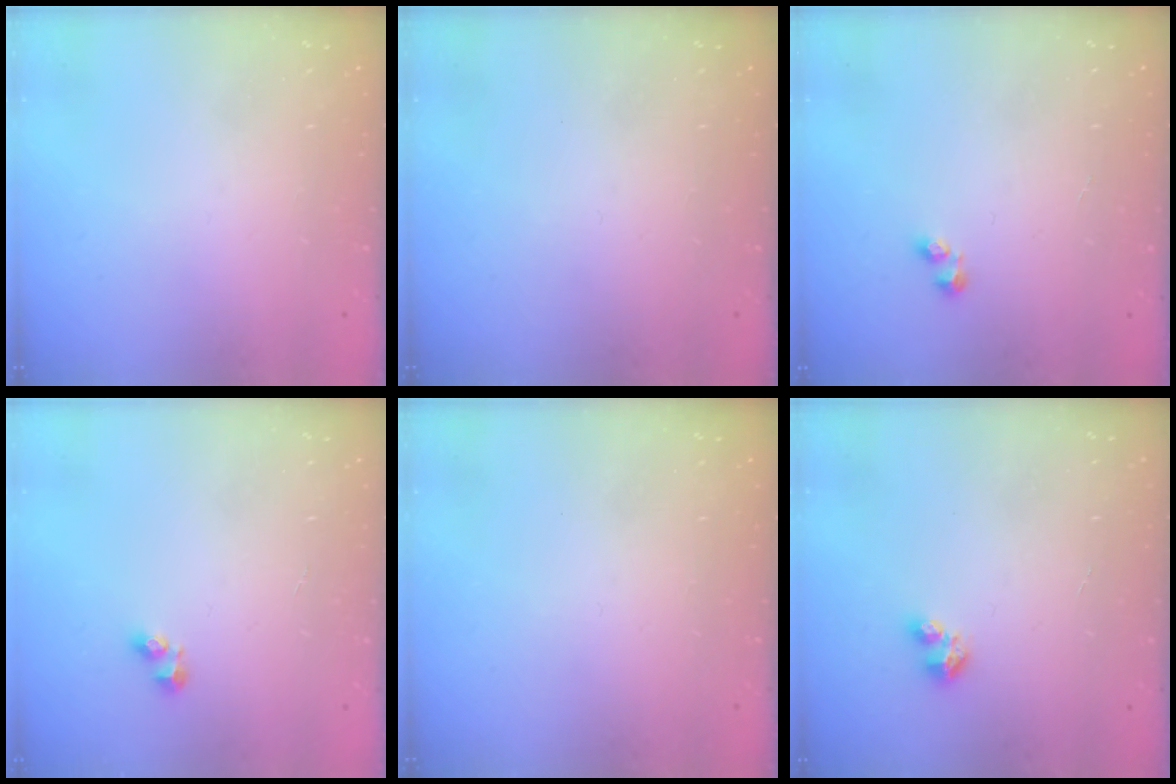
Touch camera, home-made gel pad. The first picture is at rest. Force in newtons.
{"total": 0.0}
{"total": 1.2, "press": 1.0, "slide": 0.6}
{"total": 2.6, "press": 2.6, "slide": 0.2}
{"total": 0.0}
{"total": 2.7, "press": 2.7, "slide": 0.3}